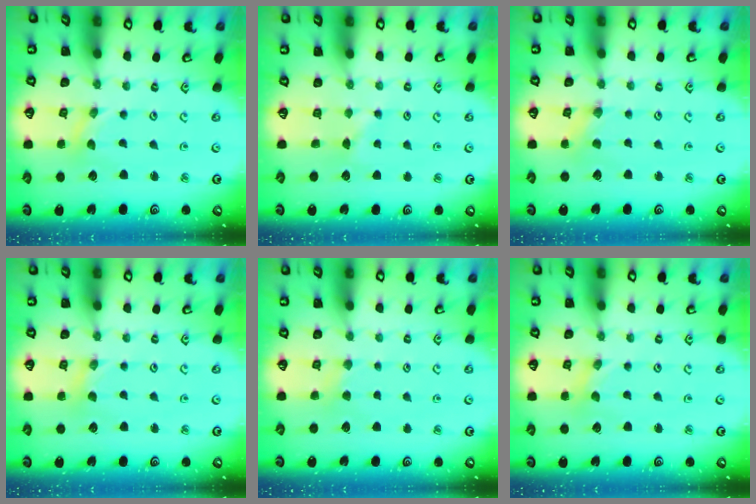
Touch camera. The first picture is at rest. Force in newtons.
{"total": 2.9, "press": 2.9, "slide": 0.4}
{"total": 0.6, "press": 0.6, "slide": 0.1}
{"total": 1.7, "press": 1.7, "slide": 0.3}
{"total": 2.2, "press": 2.2, "slide": 0.4}
{"total": 0.0}